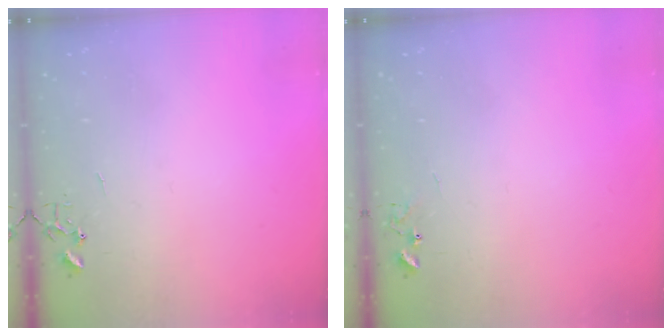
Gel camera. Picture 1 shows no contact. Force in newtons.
{"total": 5.9, "press": 5.9, "slide": 0.5}